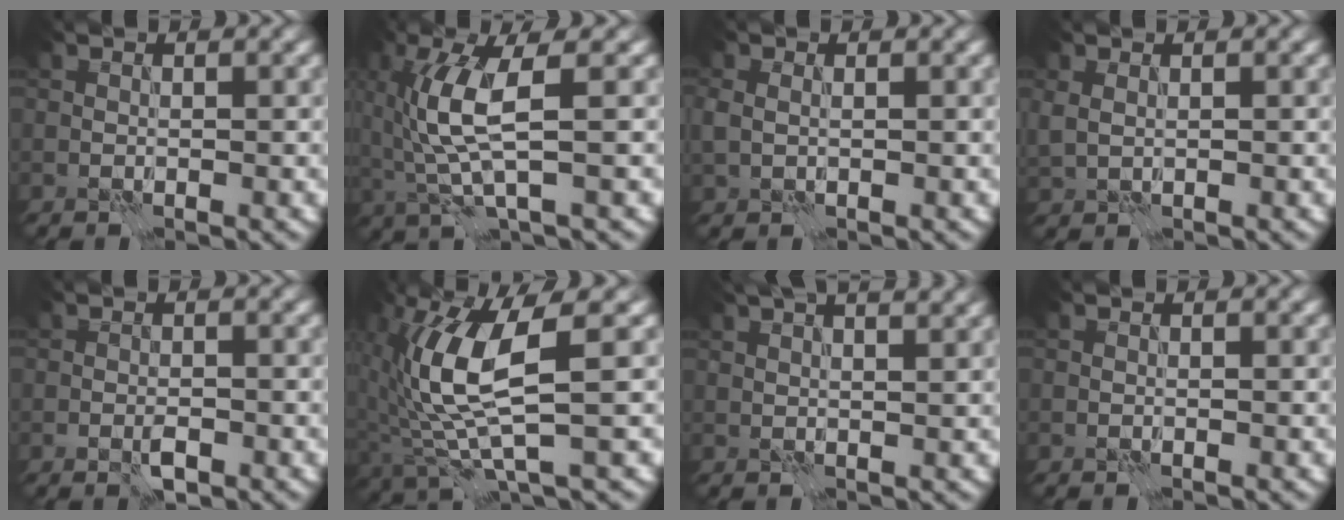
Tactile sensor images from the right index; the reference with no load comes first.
{"total": 5.8, "force": [0.4, 1.4, 5.6], "torque": [-0.132, -0.001, 0.013]}
{"total": 1.7, "force": [0.0, 1.4, 1.1], "torque": [-0.025, 0.001, 0.004]}
{"total": 1.2, "force": [0.5, 0.8, 0.8], "torque": [-0.022, 0.000, 0.016]}
{"total": 1.8, "force": [-0.9, 1.0, 1.3], "torque": [-0.026, -0.002, -0.015]}
{"total": 8.4, "force": [1.1, 2.4, 8.0], "torque": [-0.179, -0.003, 0.024]}
{"total": 8.5, "force": [5.8, 3.3, 5.2], "torque": [-0.046, 0.048, 0.051]}
{"total": 0.0}